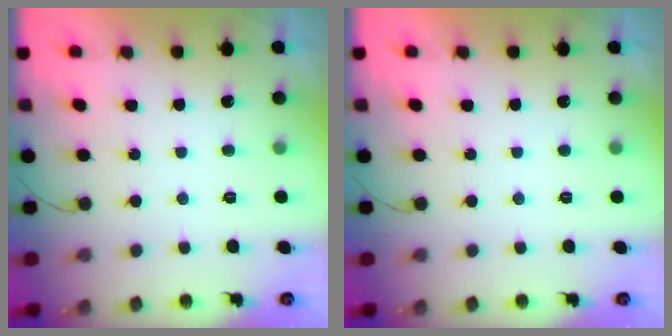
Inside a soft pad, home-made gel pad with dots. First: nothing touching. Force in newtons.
{"total": 0.0}